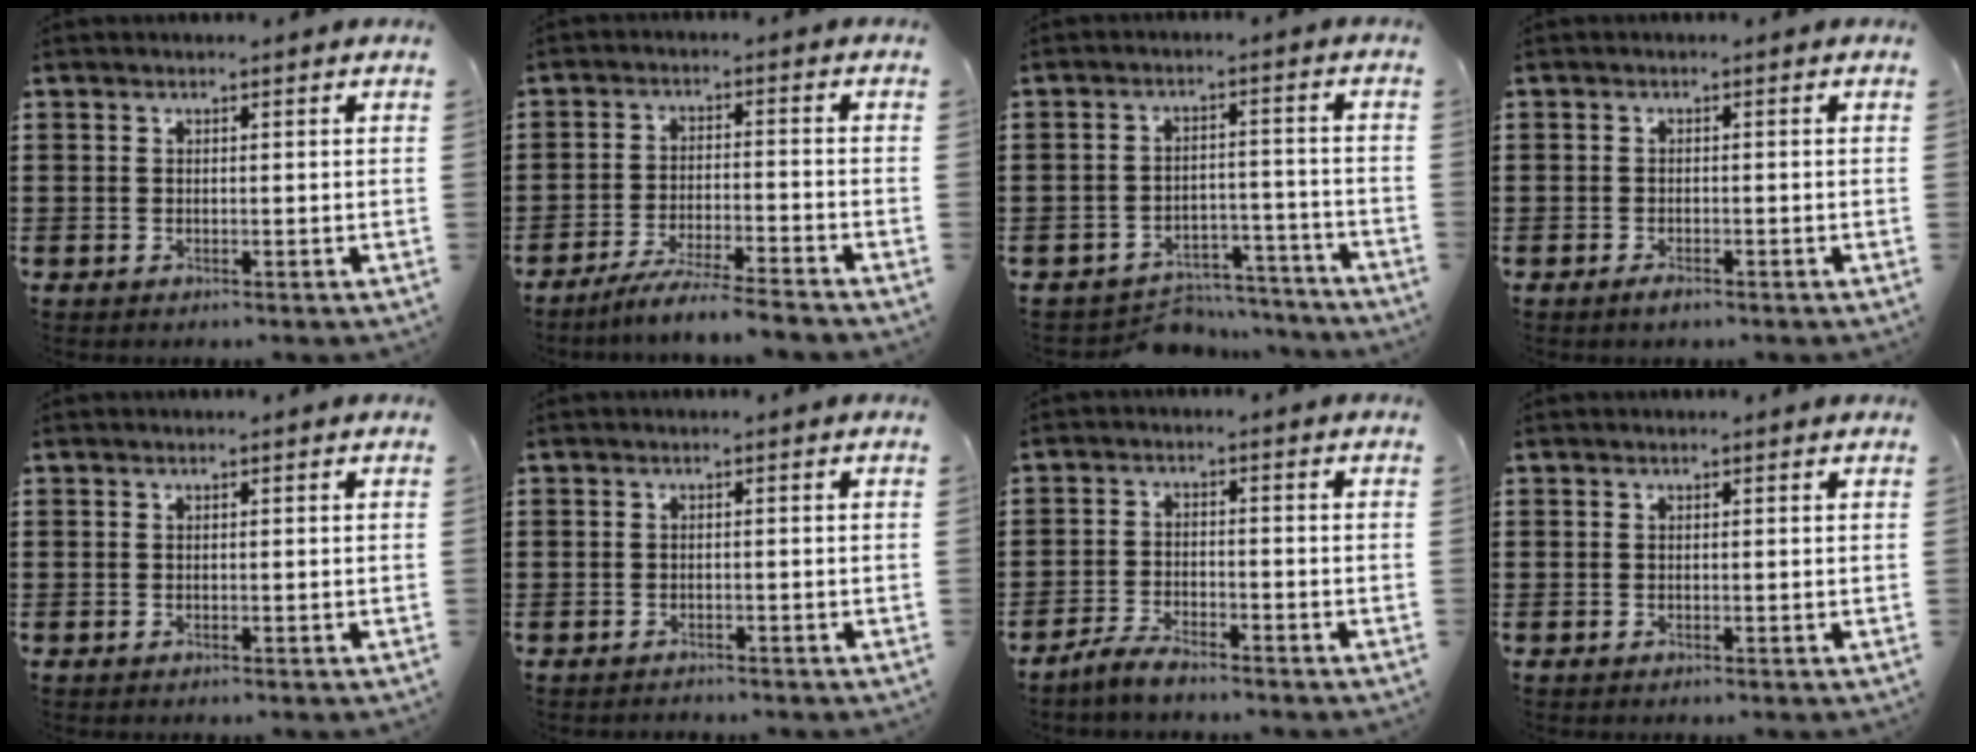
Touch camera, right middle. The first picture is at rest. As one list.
[{"total": 5.3, "force": [-4.9, -0.5, 1.9], "torque": [-0.038, -0.012, -0.092]}, {"total": 5.6, "force": [-5.5, 1.1, 0.6], "torque": [-0.008, 0.013, -0.108]}, {"total": 1.1, "force": [-0.9, 0.3, 0.6], "torque": [-0.016, -0.007, -0.015]}, {"total": 0.0}, {"total": 0.8, "force": [-0.8, 0.2, -0.1], "torque": [0.001, 0.002, -0.018]}, {"total": 3.4, "force": [-3.1, 0.4, 1.4], "torque": [-0.039, 0.000, -0.065]}, {"total": 0.0}]